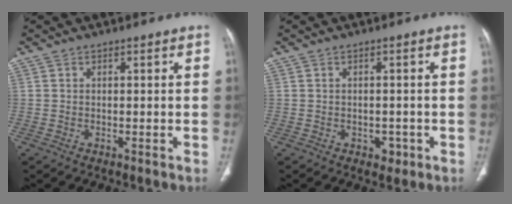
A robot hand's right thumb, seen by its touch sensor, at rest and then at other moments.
{"total": 2.0, "force": [-0.9, 1.6, 1.0], "torque": [-0.003, 0.002, -0.008]}